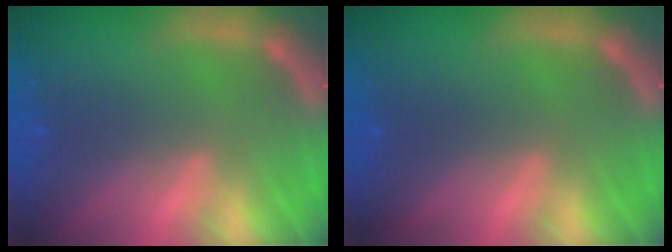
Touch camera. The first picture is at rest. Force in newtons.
{"total": 0.0}